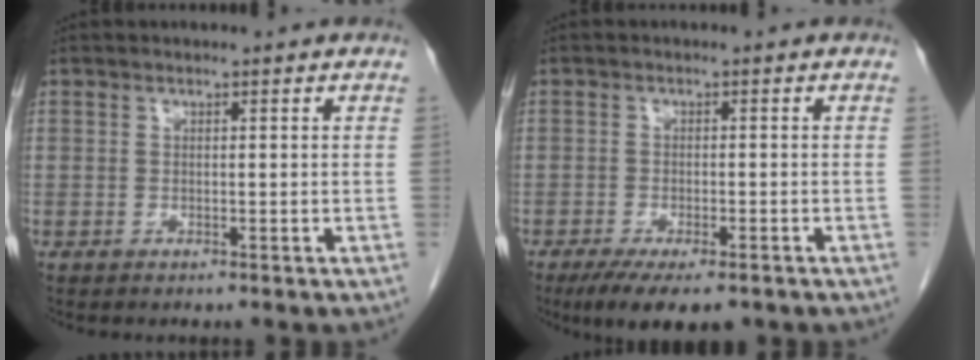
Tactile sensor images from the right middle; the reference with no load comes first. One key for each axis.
{"total": 8.3, "fx": -5.9, "fy": 2.4, "fz": 5.3, "tx": -0.077, "ty": -0.016, "tz": -0.090}